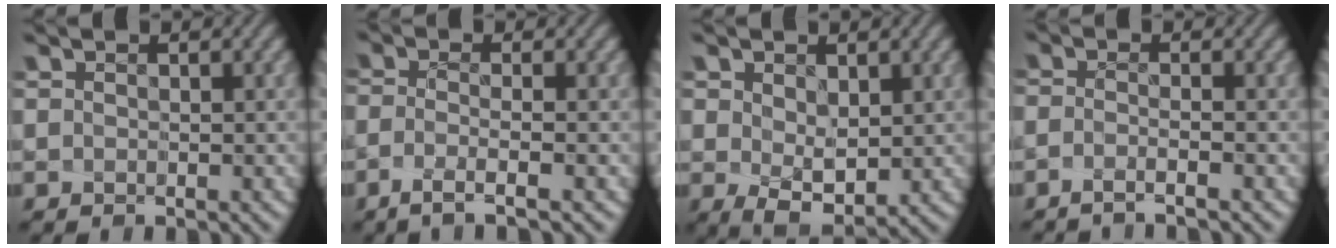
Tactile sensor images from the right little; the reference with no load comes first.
{"total": 2.6, "force": [-2.1, -1.2, 1.0], "torque": [-0.023, -0.028, -0.028]}
{"total": 3.8, "force": [0.1, 2.3, 3.0], "torque": [-0.062, -0.025, 0.018]}
{"total": 2.5, "force": [-1.9, -1.5, -0.3], "torque": [0.004, -0.024, -0.024]}